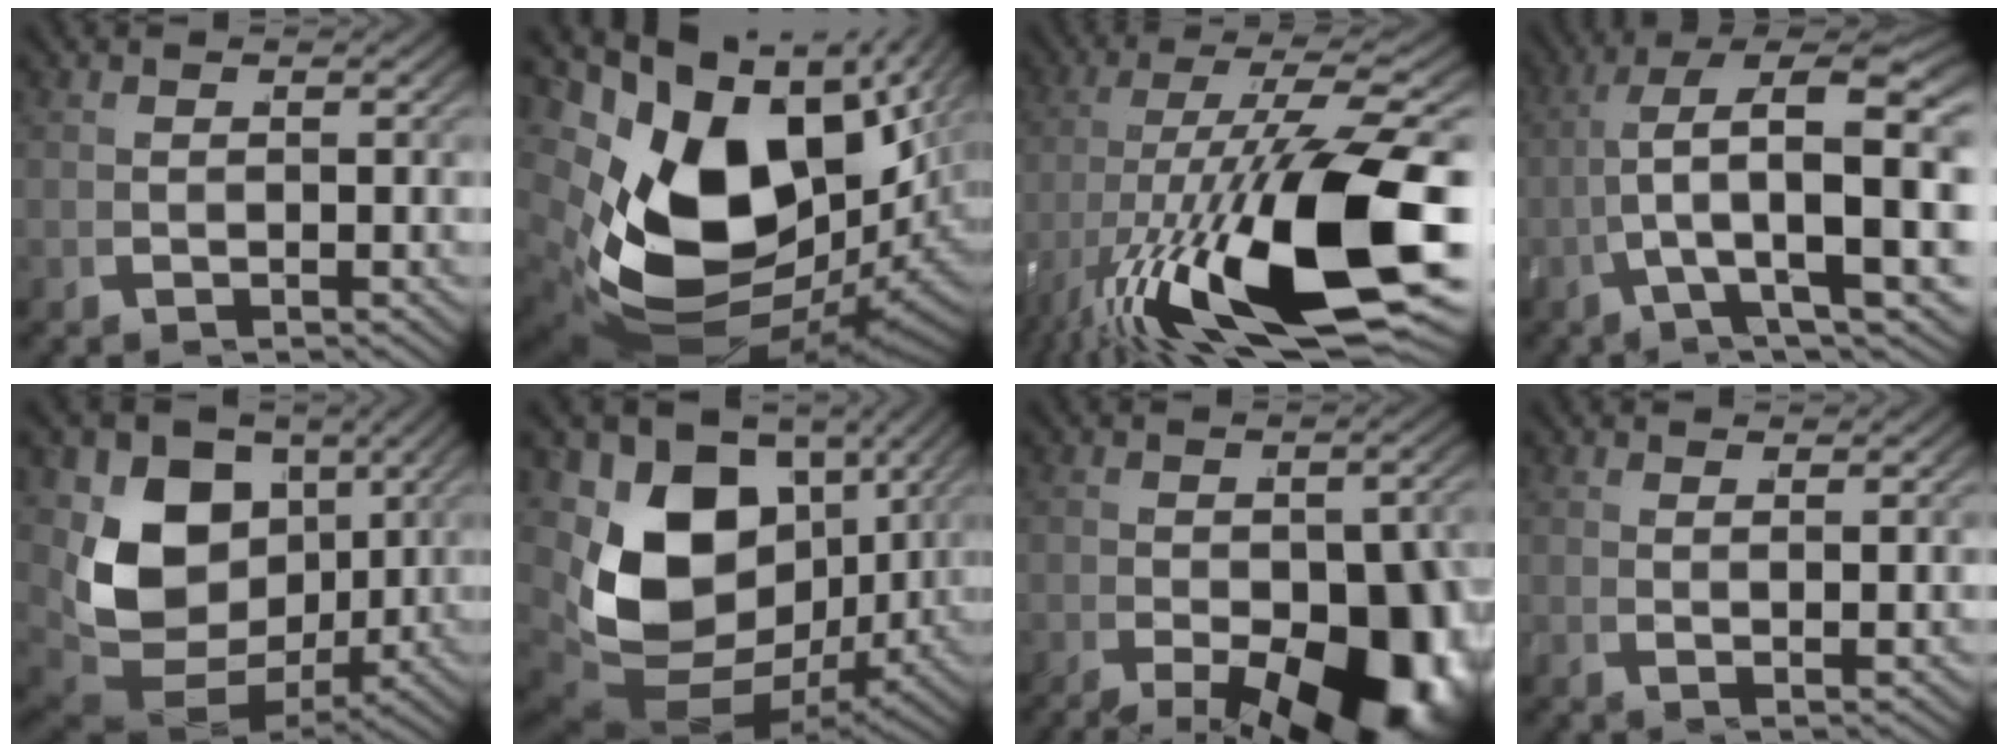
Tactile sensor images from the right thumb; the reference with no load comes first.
{"total": 21.9, "force": [-0.1, 13.8, 17.1], "torque": [-0.317, -0.046, 0.028]}
{"total": 17.3, "force": [-2.8, 7.4, 15.4], "torque": [-0.303, -0.053, 0.000]}
{"total": 11.7, "force": [1.4, 5.1, 10.4], "torque": [-0.173, -0.021, 0.037]}
{"total": 15.8, "force": [0.0, 11.6, 10.8], "torque": [-0.236, -0.063, 0.028]}
{"total": 18.7, "force": [0.3, 13.4, 13.0], "torque": [-0.277, -0.063, 0.031]}
{"total": 14.6, "force": [-4.7, 7.9, 11.3], "torque": [-0.169, -0.063, -0.040]}
{"total": 1.5, "force": [1.1, 0.1, 1.1], "torque": [-0.024, 0.002, 0.019]}